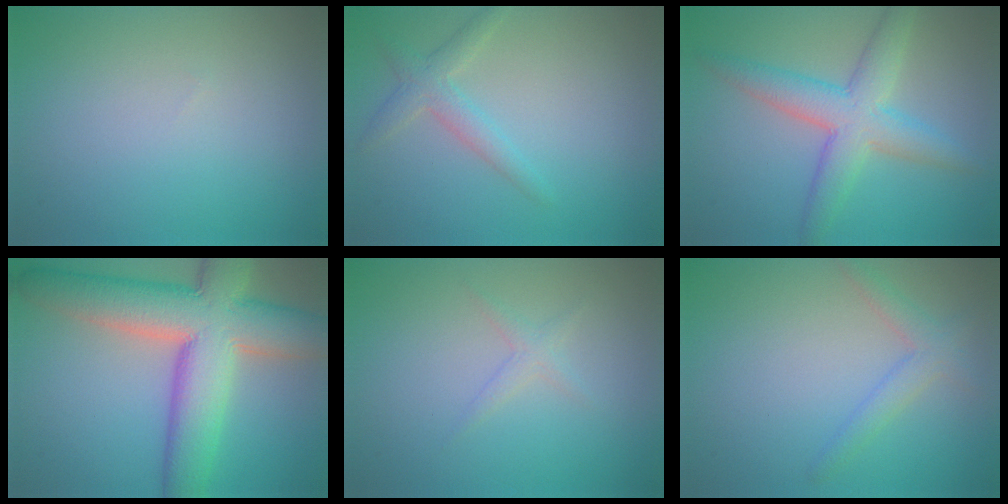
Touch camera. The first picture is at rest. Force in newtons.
{"total": 2.2, "press": 2.2, "slide": 0.1}
{"total": 5.3, "press": 5.3, "slide": 0.2}
{"total": 11.6, "press": 11.6, "slide": 1.0}
{"total": 1.1, "press": 1.1, "slide": 0.1}
{"total": 2.1, "press": 2.1, "slide": 0.1}